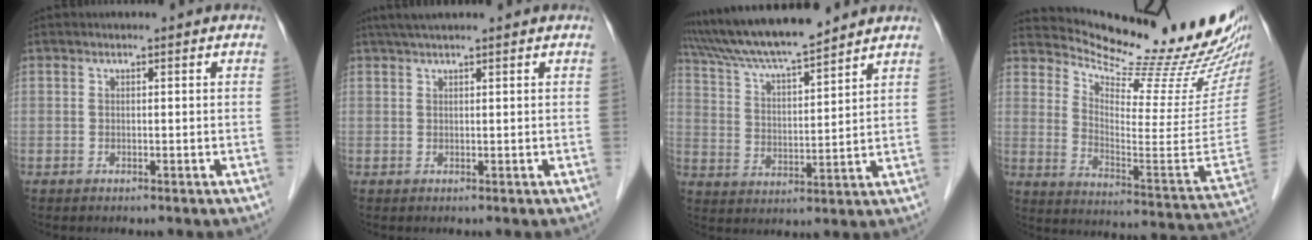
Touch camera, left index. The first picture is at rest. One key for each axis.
{"total": 4.9, "fx": 4.2, "fy": -0.1, "fz": 2.7, "tx": -0.039, "ty": 0.035, "tz": 0.069}
{"total": 13.8, "fx": 12.5, "fy": 0.4, "fz": 5.8, "tx": -0.110, "ty": 0.017, "tz": 0.220}
{"total": 24.4, "fx": 22.7, "fy": 0.7, "fz": 8.9, "tx": -0.145, "ty": -0.118, "tz": 0.304}